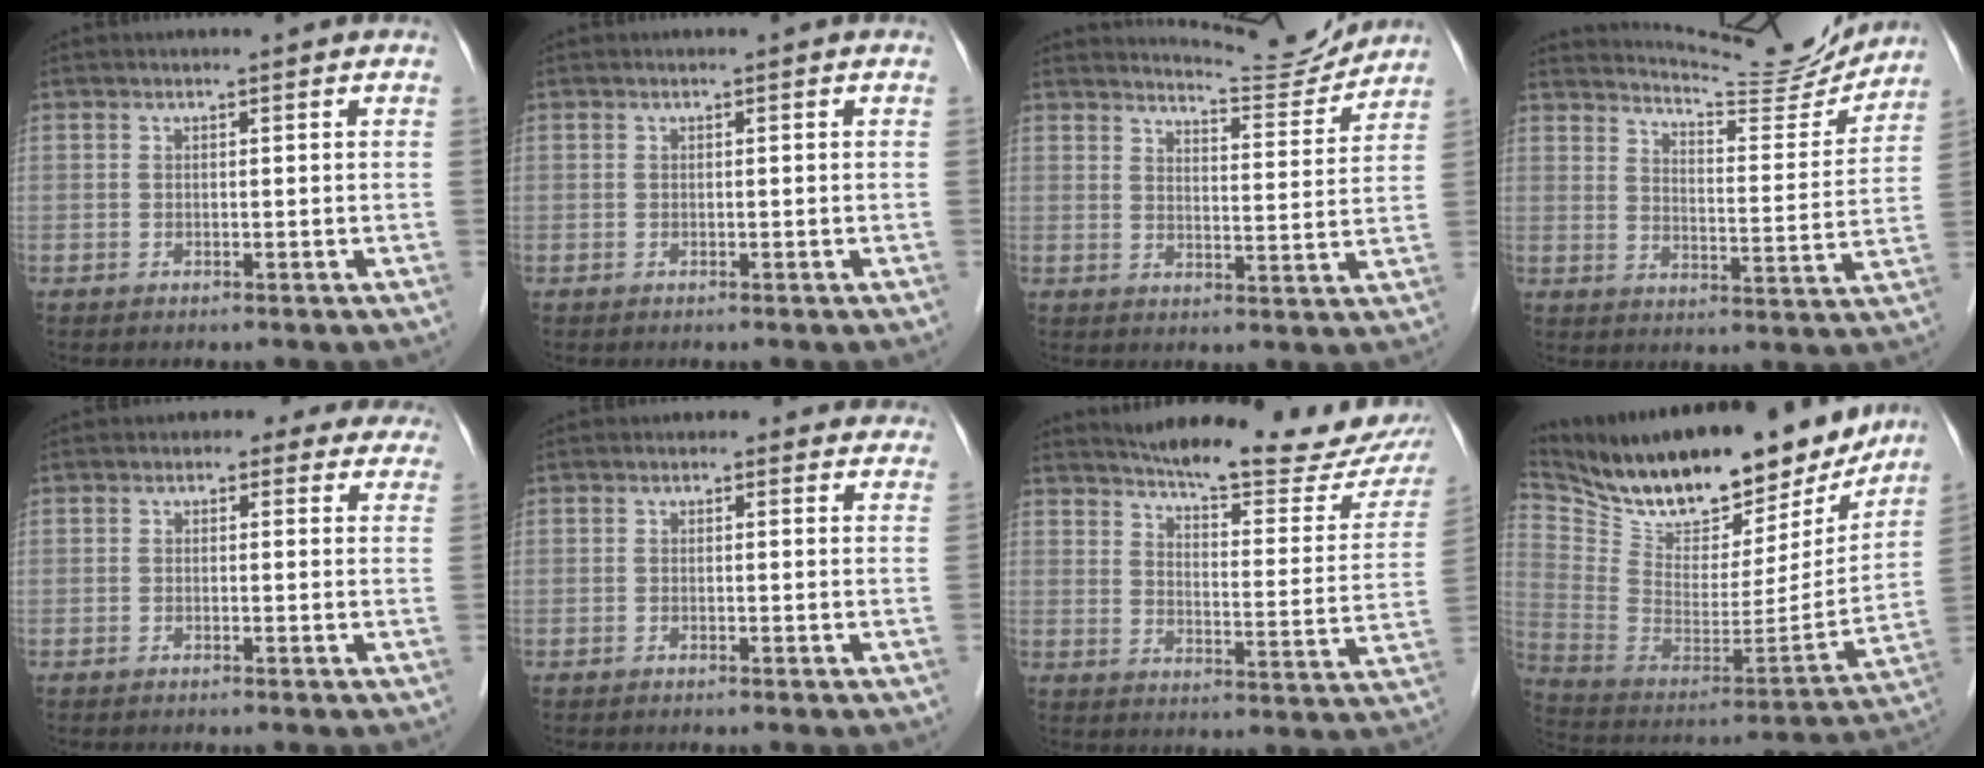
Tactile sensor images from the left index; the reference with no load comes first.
{"total": 0.0}
{"total": 8.2, "force": [8.2, -0.2, -0.1], "torque": [-0.011, -0.013, 0.112]}
{"total": 13.9, "force": [13.6, 0.5, 2.5], "torque": [-0.044, -0.037, 0.181]}
{"total": 4.6, "force": [3.5, 2.7, 1.1], "torque": [0.005, 0.008, 0.023]}
{"total": 1.9, "force": [1.4, 1.3, 0.5], "torque": [0.002, 0.006, 0.005]}
{"total": 21.4, "force": [19.2, 2.7, 9.0], "torque": [-0.121, -0.055, 0.238]}
{"total": 27.3, "force": [22.6, 8.4, 12.8], "torque": [-0.228, -0.015, 0.337]}